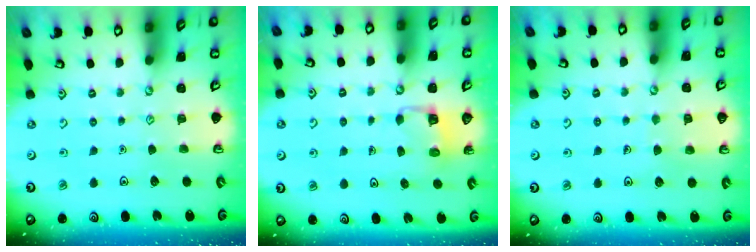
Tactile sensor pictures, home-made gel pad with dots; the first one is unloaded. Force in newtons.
{"total": 2.8, "press": 2.8, "slide": 0.2}
{"total": 4.5, "press": 4.5, "slide": 0.3}